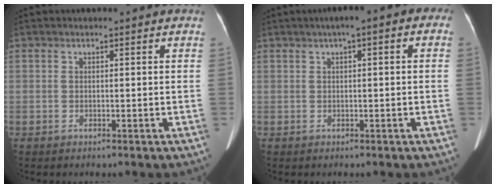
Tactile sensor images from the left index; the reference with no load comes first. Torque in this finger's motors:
{"motor_torque": [0.35, -0.60, 0.00, 0.00]}